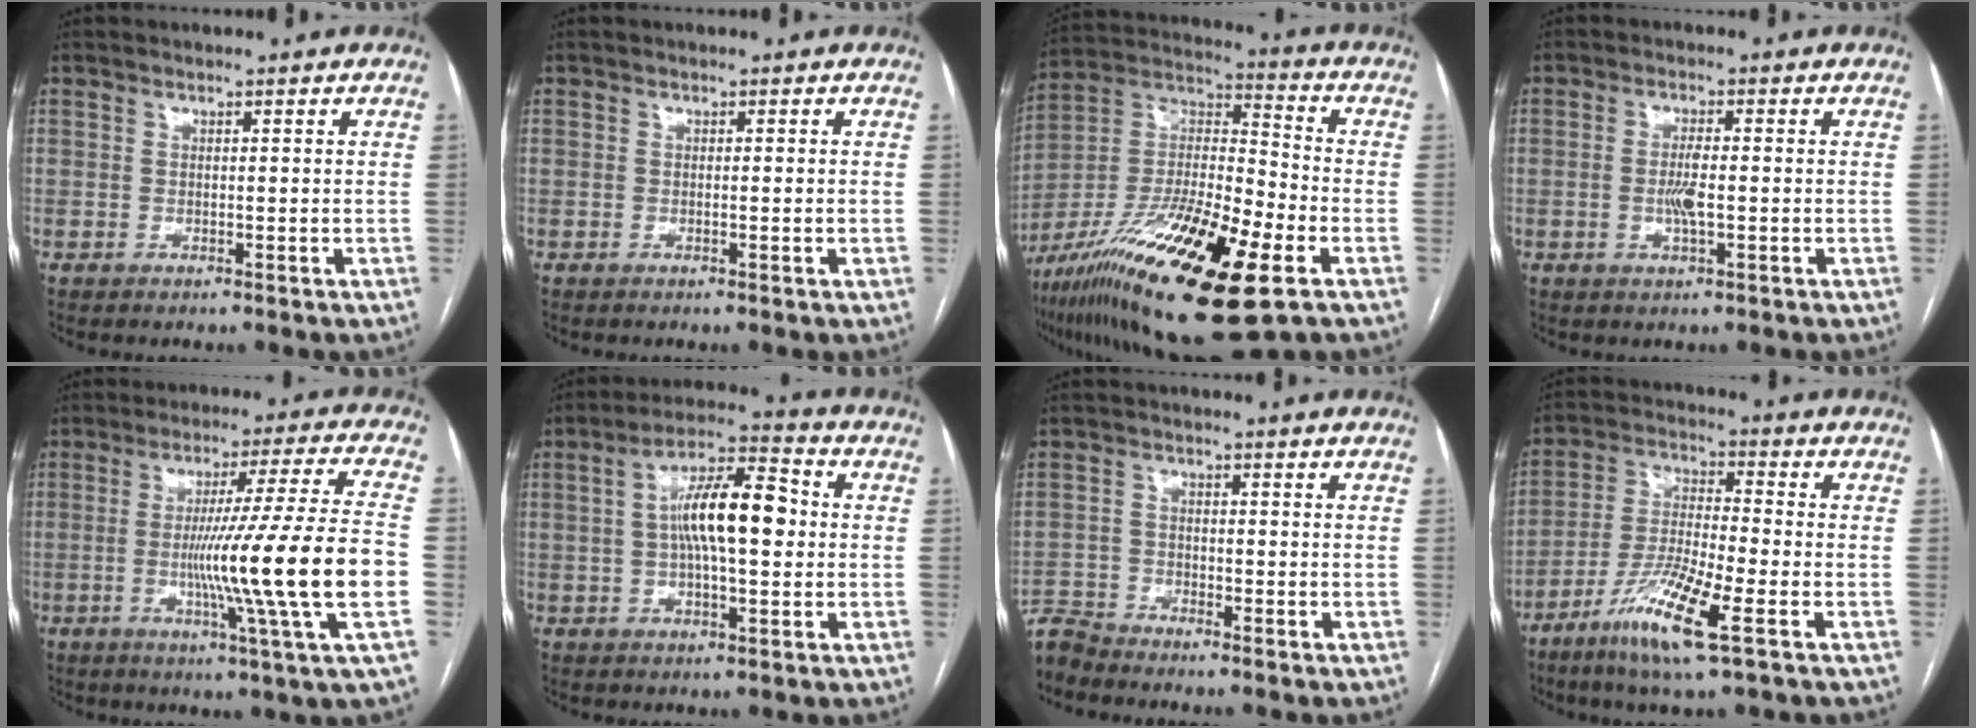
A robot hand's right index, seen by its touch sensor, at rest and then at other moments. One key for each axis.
{"total": 0.8, "fx": -0.2, "fy": -0.1, "fz": 0.8, "tx": -0.012, "ty": -0.001, "tz": -0.002}
{"total": 25.3, "fx": -12.6, "fy": 4.6, "fz": 21.4, "tx": -0.401, "ty": -0.026, "tz": -0.216}
{"total": 3.3, "fx": -0.6, "fy": 0.5, "fz": 3.3, "tx": -0.068, "ty": -0.003, "tz": -0.010}
{"total": 18.2, "fx": -3.7, "fy": -2.7, "fz": 17.6, "tx": -0.277, "ty": -0.010, "tz": -0.066}
{"total": 11.7, "fx": 0.8, "fy": 3.1, "fz": 11.2, "tx": -0.205, "ty": 0.026, "tz": 0.008}
{"total": 3.7, "fx": -3.5, "fy": 0.0, "fz": -1.0, "tx": 0.019, "ty": -0.012, "tz": -0.069}
{"total": 12.1, "fx": -6.4, "fy": 0.8, "fz": 10.3, "tx": -0.209, "ty": -0.023, "tz": -0.121}